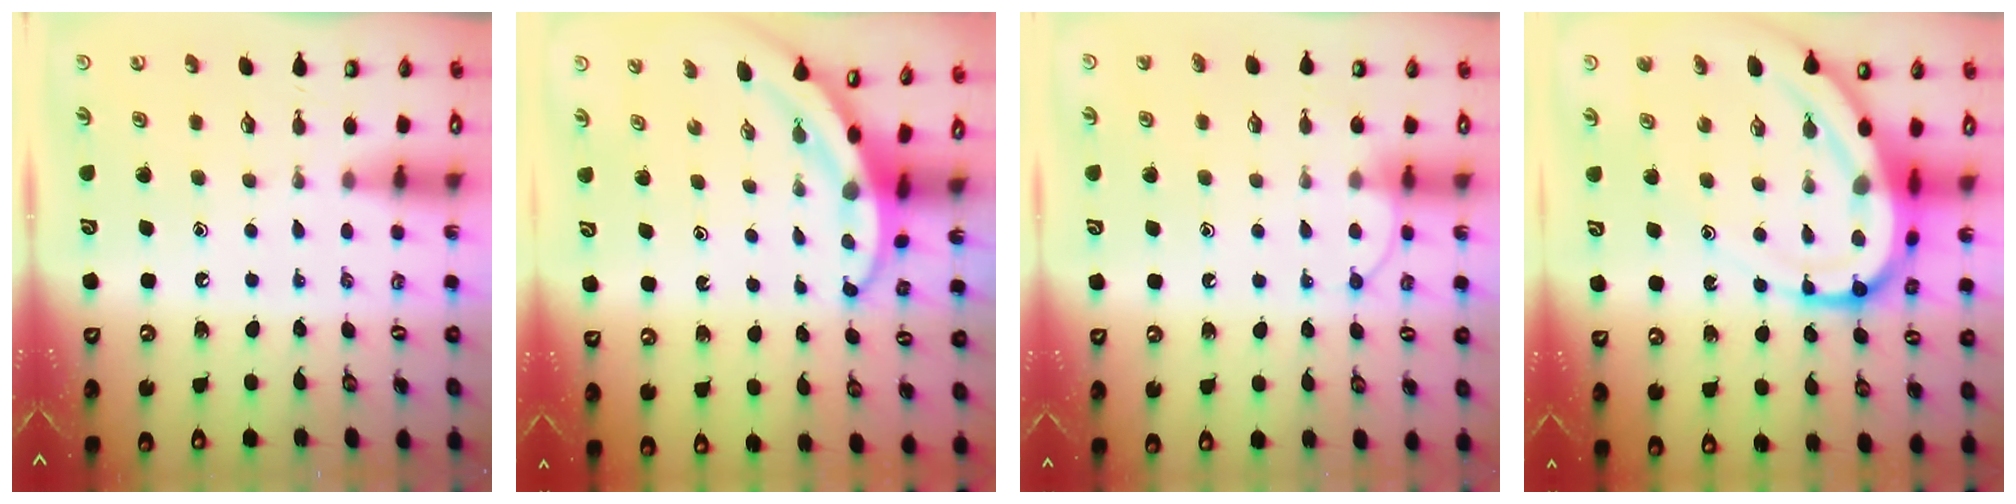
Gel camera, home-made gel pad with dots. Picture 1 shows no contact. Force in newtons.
{"total": 3.9, "press": 3.9, "slide": 0.5}
{"total": 7.5, "press": 7.5, "slide": 0.8}
{"total": 15.8, "press": 15.8, "slide": 1.4}